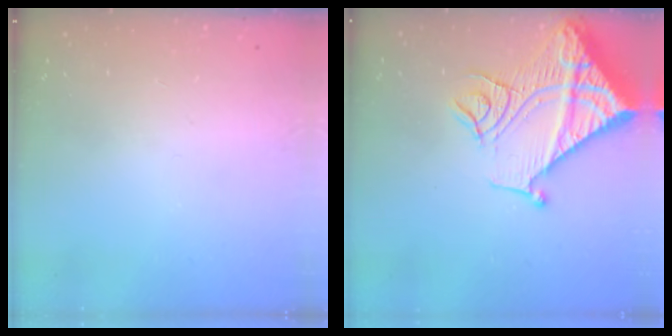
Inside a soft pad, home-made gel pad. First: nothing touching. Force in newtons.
{"total": 19.7, "press": 19.6, "slide": 2.1}